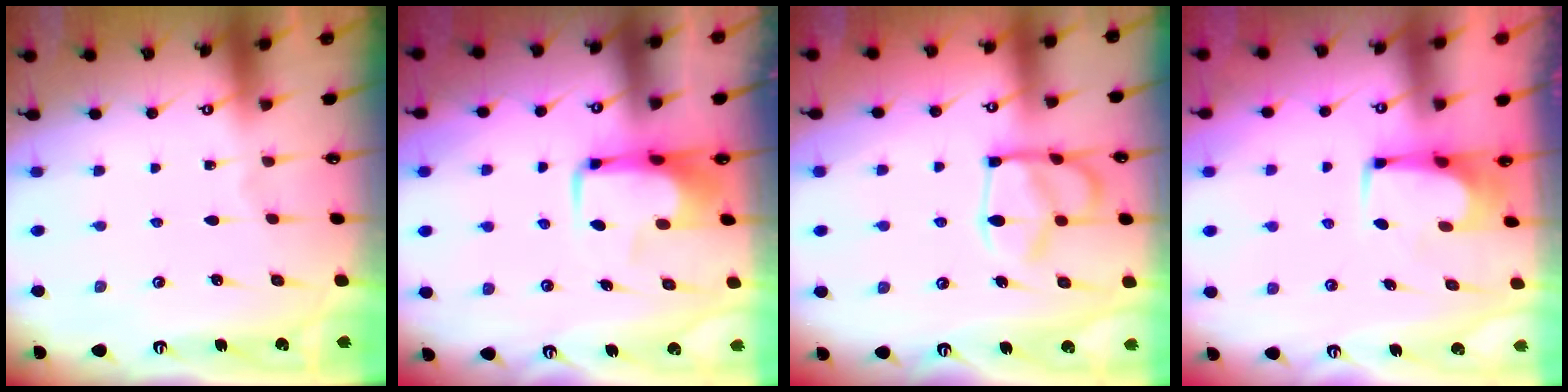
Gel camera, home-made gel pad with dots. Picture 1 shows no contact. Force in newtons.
{"total": 5.4, "press": 5.3, "slide": 1.3}
{"total": 13.9, "press": 13.8, "slide": 1.5}
{"total": 1.6, "press": 1.5, "slide": 0.3}